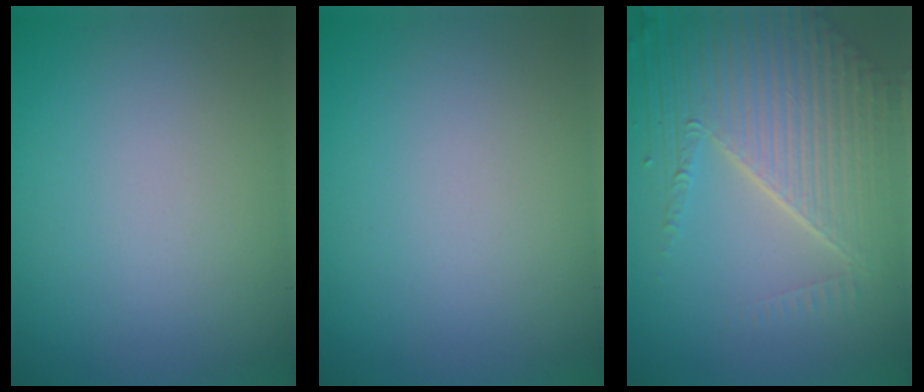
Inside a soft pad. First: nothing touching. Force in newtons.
{"total": 0.0}
{"total": 7.8, "press": 5.4, "slide": 5.6}